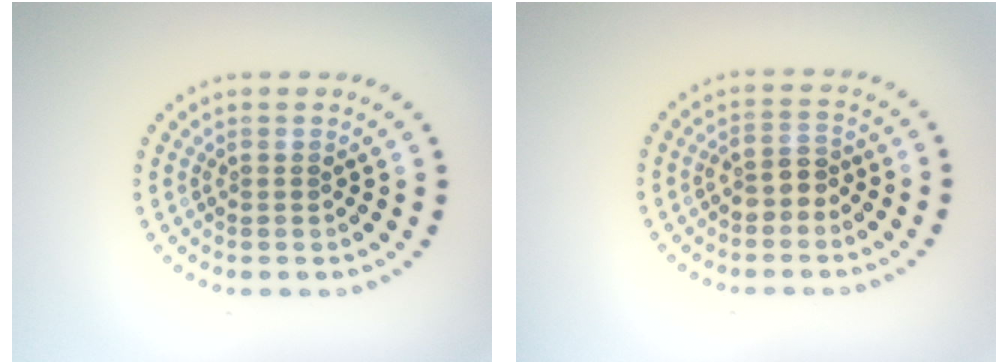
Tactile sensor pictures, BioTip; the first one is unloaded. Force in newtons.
{"total": 2.1, "press": 2.0, "slide": 0.8}